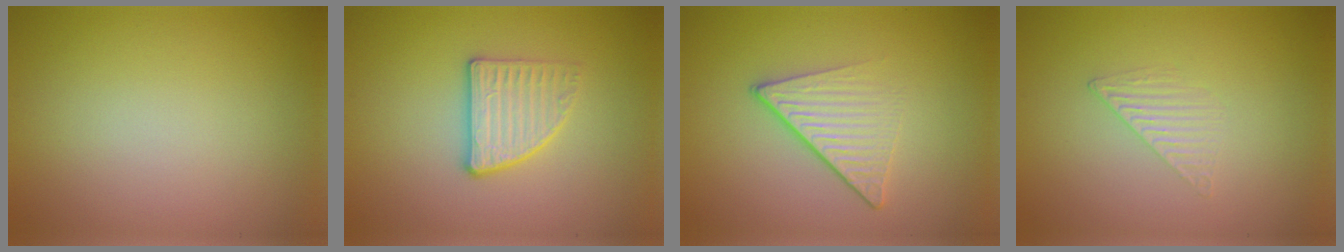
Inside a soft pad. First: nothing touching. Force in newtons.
{"total": 2.7, "press": 2.6, "slide": 0.8}
{"total": 4.2, "press": 2.7, "slide": 3.2}
{"total": 1.4, "press": 0.3, "slide": 1.4}